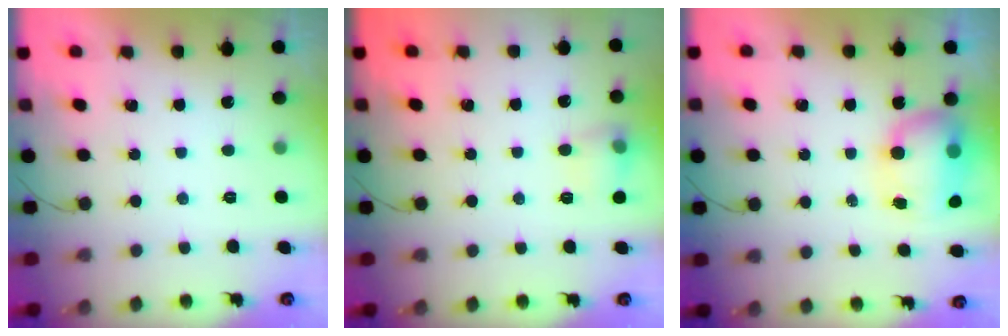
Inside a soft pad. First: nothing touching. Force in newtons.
{"total": 8.5, "press": 8.4, "slide": 0.8}
{"total": 8.3, "press": 8.2, "slide": 1.7}